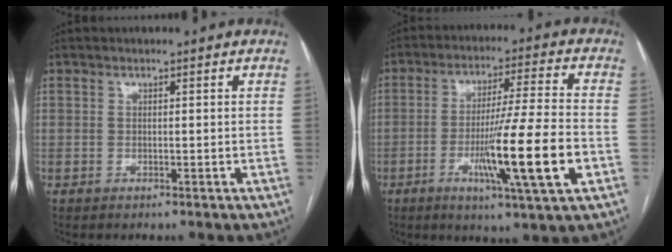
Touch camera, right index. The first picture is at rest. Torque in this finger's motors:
{"motor_torque": [2.14, 0.00, 0.65, 0.21]}